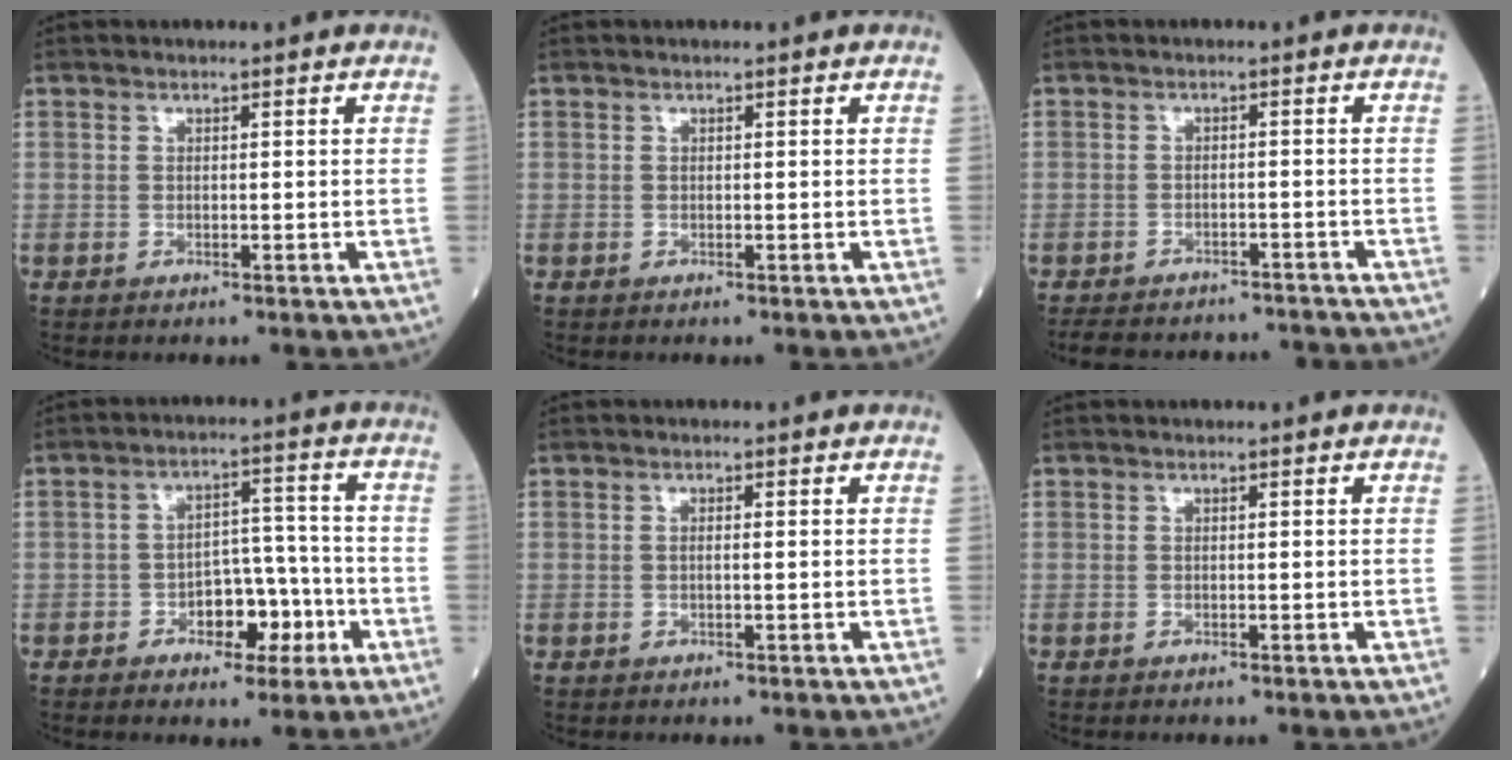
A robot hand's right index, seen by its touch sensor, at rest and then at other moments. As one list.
[{"total": 0.0}, {"total": 12.0, "force": [-10.9, 4.1, 2.6], "torque": [-0.049, 0.013, -0.132]}, {"total": 7.3, "force": [-3.2, 3.9, 5.3], "torque": [-0.075, 0.022, -0.047]}, {"total": 0.7, "force": [0.0, 0.0, 0.7], "torque": [-0.014, 0.001, -0.001]}, {"total": 0.0}]